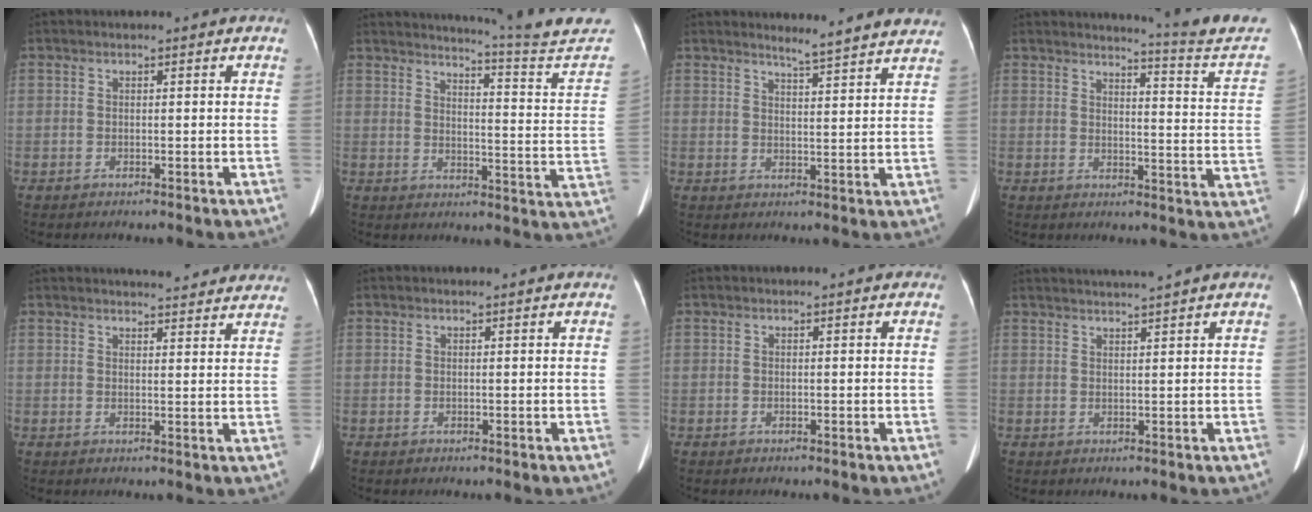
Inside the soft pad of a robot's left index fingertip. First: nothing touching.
{"total": 18.4, "force": [17.6, -2.3, 5.1], "torque": [-0.083, -0.129, 0.201]}
{"total": 8.9, "force": [8.5, -0.1, 2.7], "torque": [-0.040, -0.007, 0.093]}
{"total": 13.3, "force": [12.9, -1.9, 2.8], "torque": [-0.037, -0.098, 0.136]}
{"total": 11.7, "force": [10.9, 1.9, 3.7], "torque": [-0.030, 0.005, 0.114]}
{"total": 0.5, "force": [0.5, 0.0, 0.2], "torque": [-0.007, 0.004, 0.011]}
{"total": 0.6, "force": [0.3, 0.4, 0.3], "torque": [-0.003, 0.007, -0.001]}
{"total": 4.9, "force": [4.4, -1.3, 1.8], "torque": [-0.025, 0.013, 0.067]}